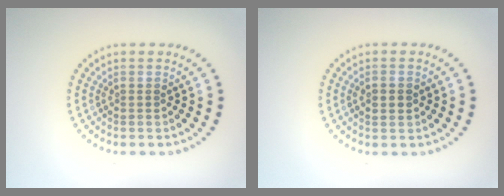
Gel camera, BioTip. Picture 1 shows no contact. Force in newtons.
{"total": 2.1, "press": 2.1, "slide": 0.2}